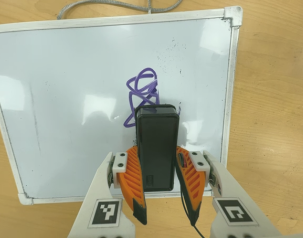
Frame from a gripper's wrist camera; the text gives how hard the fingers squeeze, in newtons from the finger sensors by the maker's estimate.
{"total": 7.1, "left": 6.3, "right": 8.0}